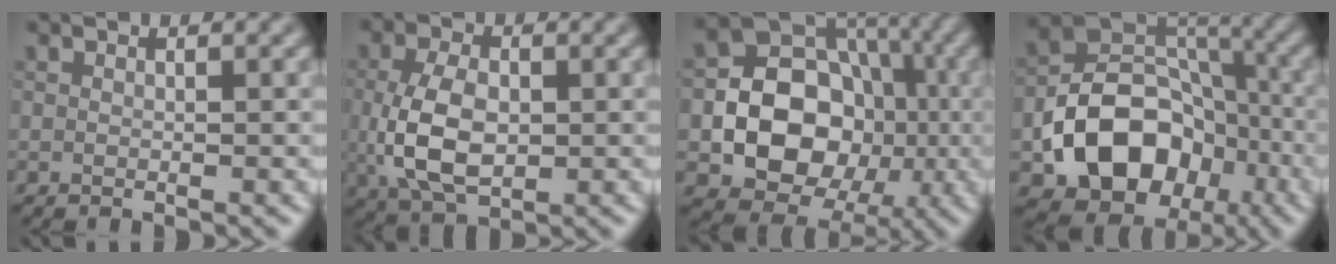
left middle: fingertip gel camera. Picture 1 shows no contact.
{"total": 6.3, "force": [-0.3, 3.9, 4.9], "torque": [-0.114, -0.006, -0.005]}
{"total": 11.4, "force": [-1.7, 9.3, 6.4], "torque": [-0.068, 0.000, -0.048]}
{"total": 11.3, "force": [-4.0, 8.3, 6.6], "torque": [-0.099, 0.000, -0.075]}